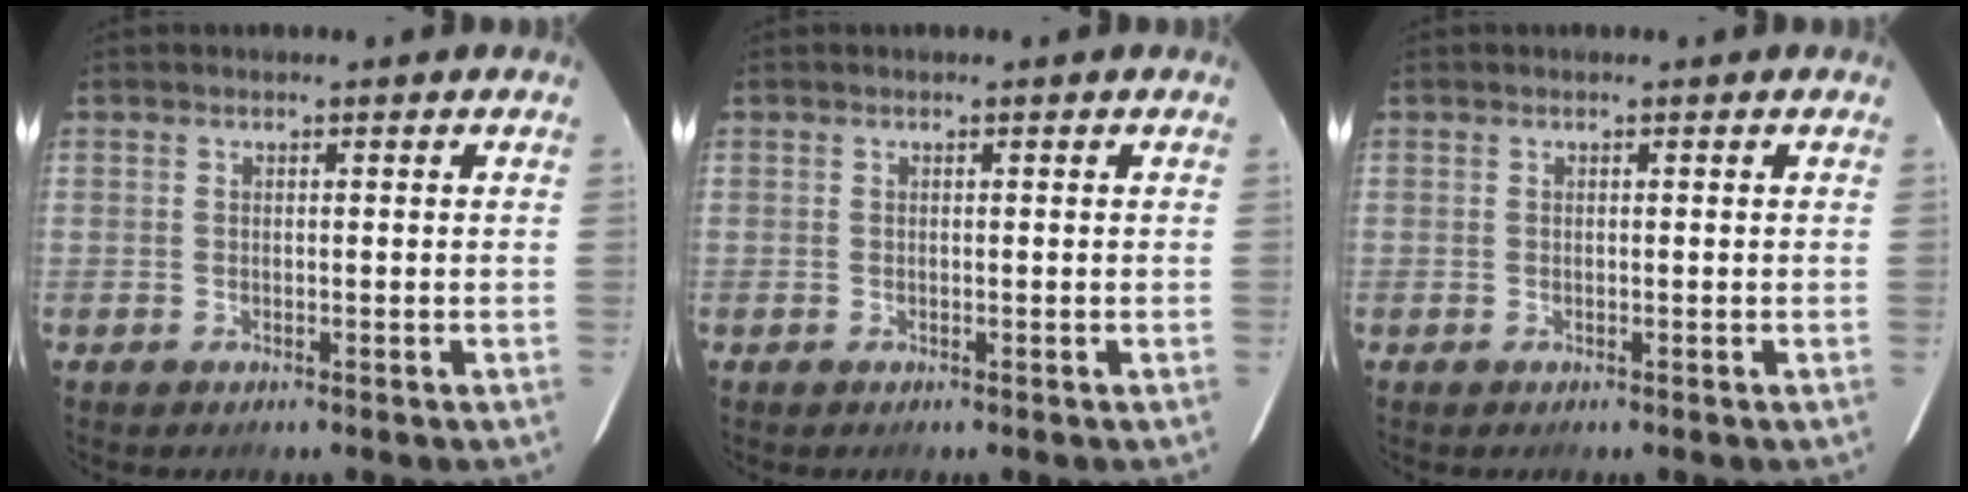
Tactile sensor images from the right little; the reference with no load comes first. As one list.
[{"total": 0.0}, {"total": 0.0}]